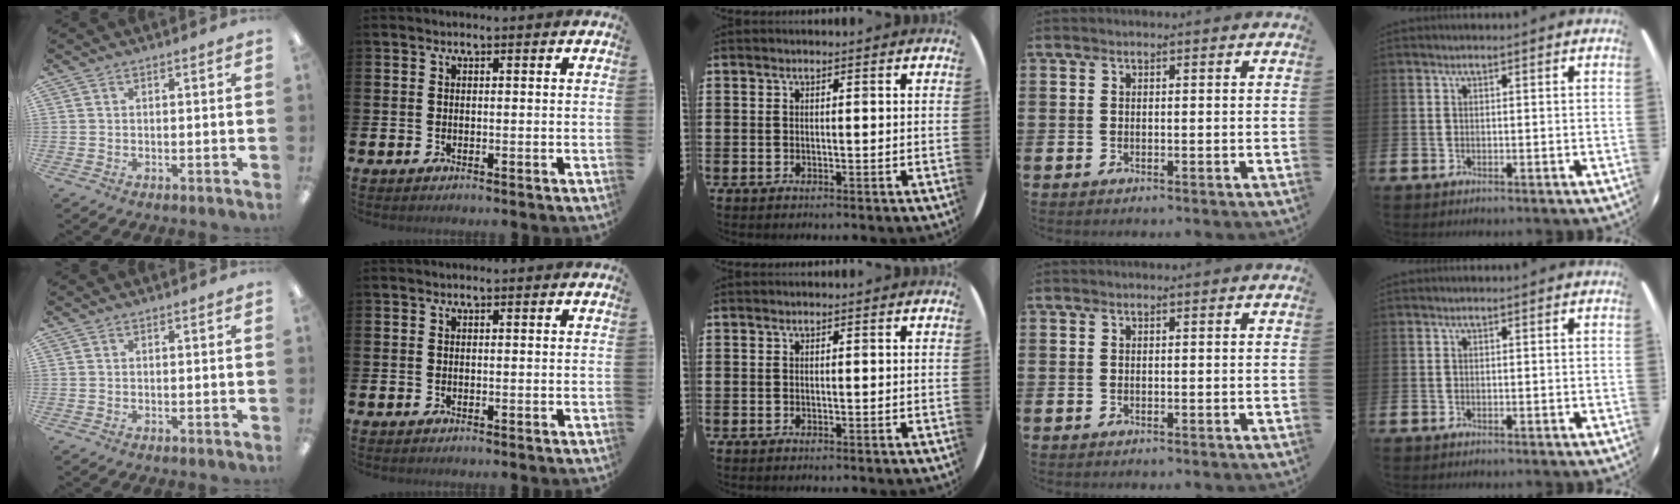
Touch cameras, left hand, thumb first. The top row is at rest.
{}